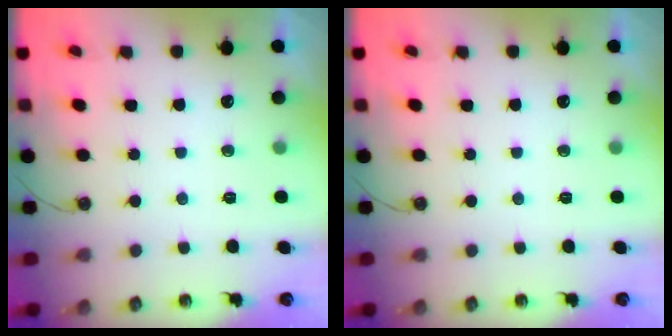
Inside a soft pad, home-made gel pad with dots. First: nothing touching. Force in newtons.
{"total": 0.0}